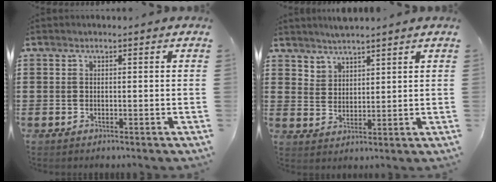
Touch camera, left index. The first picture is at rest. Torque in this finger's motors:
{"motor_torque": [0.41, -0.37, 0.10, 0.05]}